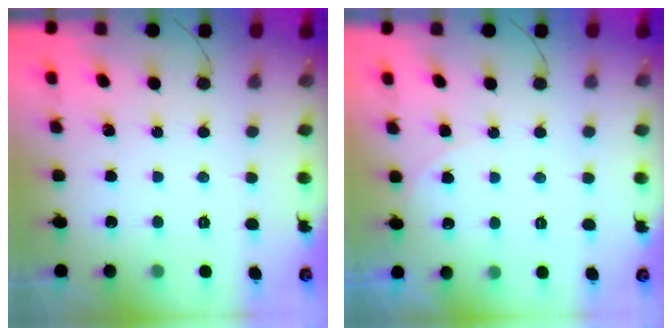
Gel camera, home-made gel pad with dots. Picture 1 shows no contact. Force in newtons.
{"total": 4.3, "press": 4.3, "slide": 0.1}